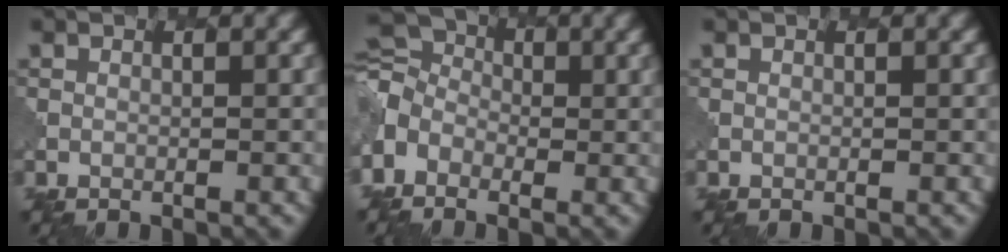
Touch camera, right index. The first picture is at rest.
{"total": 5.2, "force": [-2.0, 3.8, 2.9], "torque": [-0.064, -0.001, -0.050]}
{"total": 0.0}